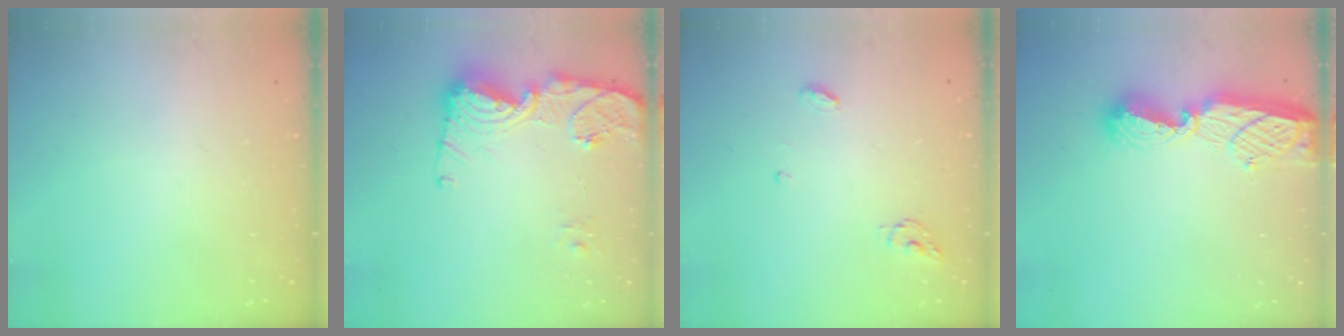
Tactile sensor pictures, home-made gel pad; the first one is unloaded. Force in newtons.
{"total": 14.0, "press": 13.9, "slide": 1.5}
{"total": 3.8, "press": 3.8, "slide": 0.3}
{"total": 10.7, "press": 10.7, "slide": 1.0}